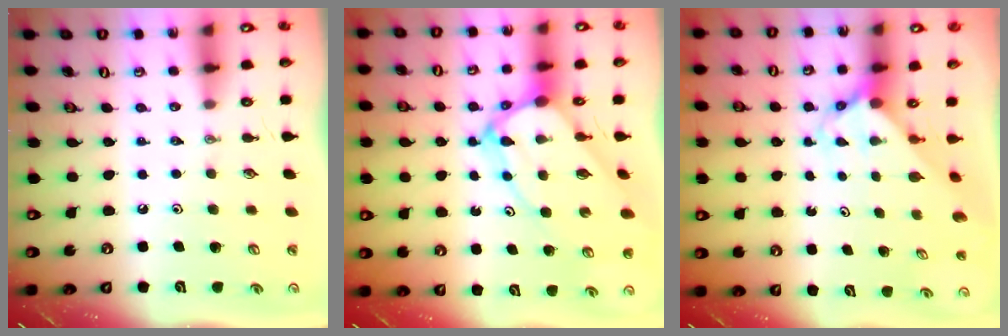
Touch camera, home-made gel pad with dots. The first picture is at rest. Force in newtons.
{"total": 10.3, "press": 10.2, "slide": 1.0}
{"total": 3.4, "press": 3.4, "slide": 0.3}